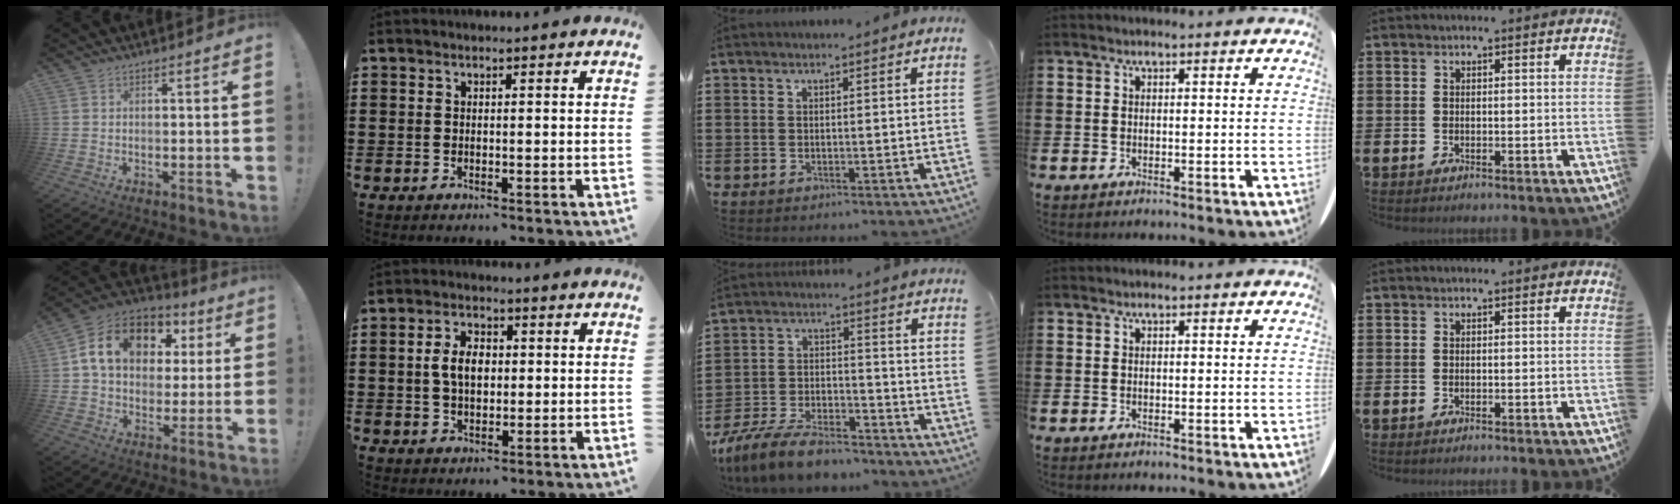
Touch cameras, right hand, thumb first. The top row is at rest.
{"thumb": {"total": 17.3, "force": [5.9, 12.7, 10.1], "torque": [-0.161, -0.008, 0.116]}, "index": {"total": 5.1, "force": [0.2, 3.2, 4.0], "torque": [-0.083, 0.006, -0.003]}, "middle": {"total": 8.4, "force": [-7.5, 1.9, 3.1], "torque": [-0.063, 0.017, -0.145]}}